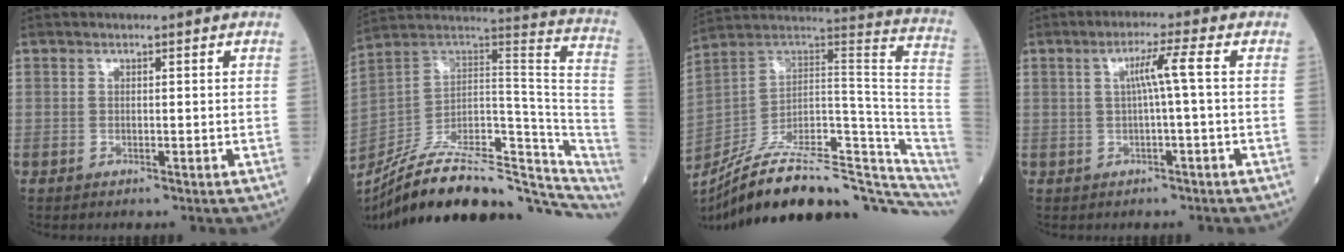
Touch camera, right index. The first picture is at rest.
{"total": 28.6, "force": [-21.0, 8.2, 17.6], "torque": [-0.219, 0.026, -0.316]}
{"total": 27.7, "force": [-21.1, 4.9, 17.4], "torque": [-0.190, 0.035, -0.320]}
{"total": 4.0, "force": [0.3, -0.8, 3.9], "torque": [-0.071, 0.008, 0.007]}